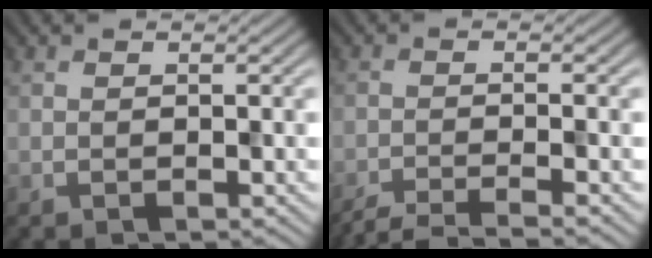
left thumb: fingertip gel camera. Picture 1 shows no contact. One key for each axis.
{"total": 4.8, "fx": -4.0, "fy": 0.5, "fz": 2.5, "tx": -0.035, "ty": 0.002, "tz": -0.082}